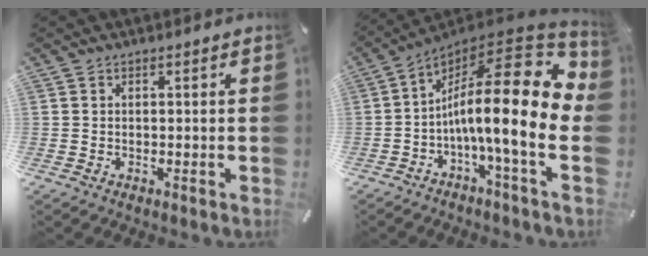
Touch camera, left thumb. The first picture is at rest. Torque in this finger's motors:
{"motor_torque": [-0.11, 2.90, 2.48, -0.29, 0.35]}